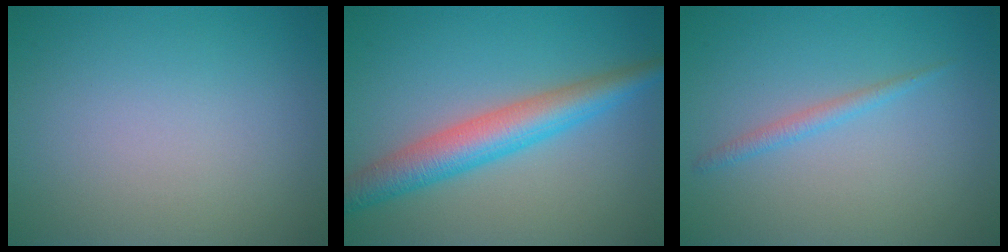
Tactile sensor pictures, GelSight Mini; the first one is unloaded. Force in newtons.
{"total": 5.4, "press": 5.4, "slide": 0.0}
{"total": 1.2, "press": 1.2, "slide": 0.0}